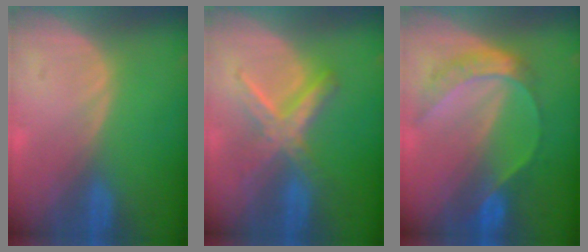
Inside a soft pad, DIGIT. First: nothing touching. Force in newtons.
{"total": 5.9, "press": 5.9, "slide": 0.2}
{"total": 7.2, "press": 6.1, "slide": 4.0}